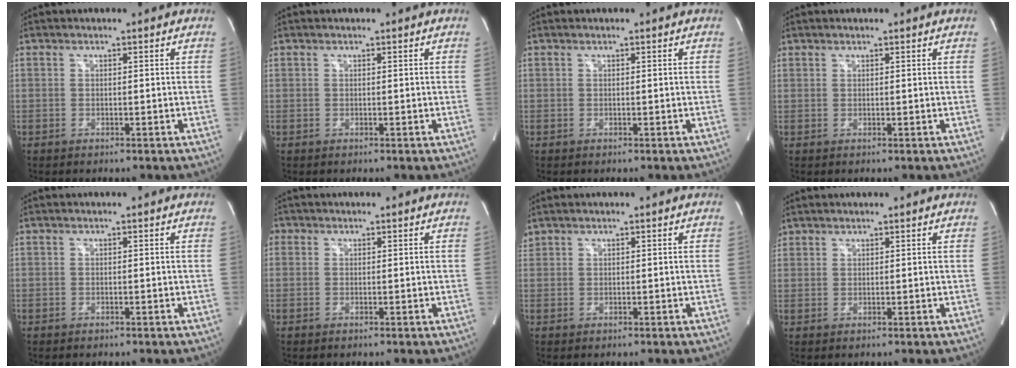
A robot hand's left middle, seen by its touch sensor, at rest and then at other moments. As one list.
[{"total": 0.0}, {"total": 0.0}, {"total": 0.6, "force": [0.6, 0.3, 0.0], "torque": [-0.006, 0.003, 0.010]}, {"total": 0.0}, {"total": 1.7, "force": [0.6, 1.5, 0.4], "torque": [0.002, 0.006, 0.009]}, {"total": 1.0, "force": [1.0, 0.4, 0.0], "torque": [-0.007, 0.013, 0.023]}, {"total": 1.7, "force": [1.5, 0.8, 0.0], "torque": [0.002, 0.011, 0.025]}]